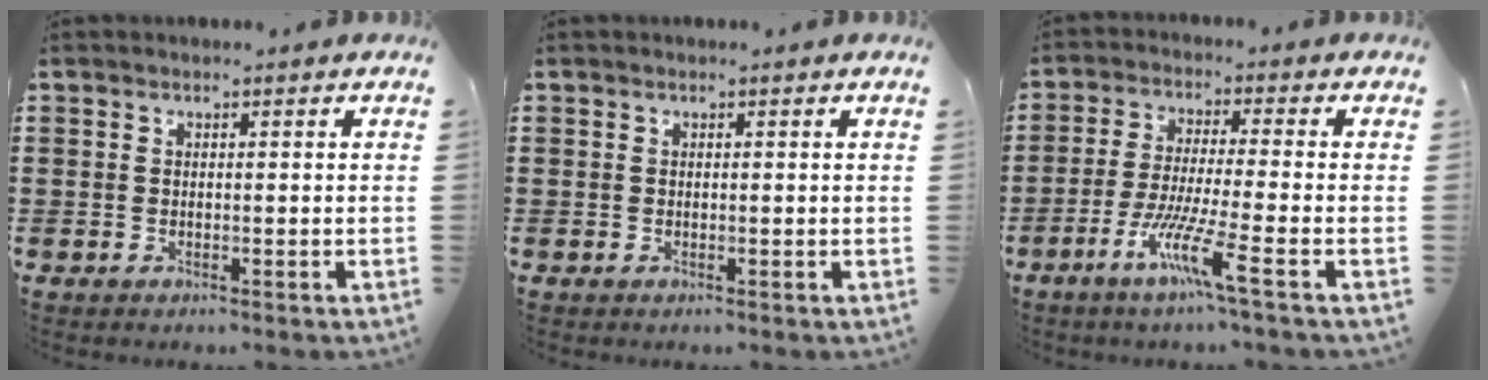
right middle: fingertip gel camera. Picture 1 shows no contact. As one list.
[{"total": 0.0}, {"total": 8.0, "force": [-4.6, -0.3, 6.6], "torque": [-0.132, -0.015, -0.089]}]